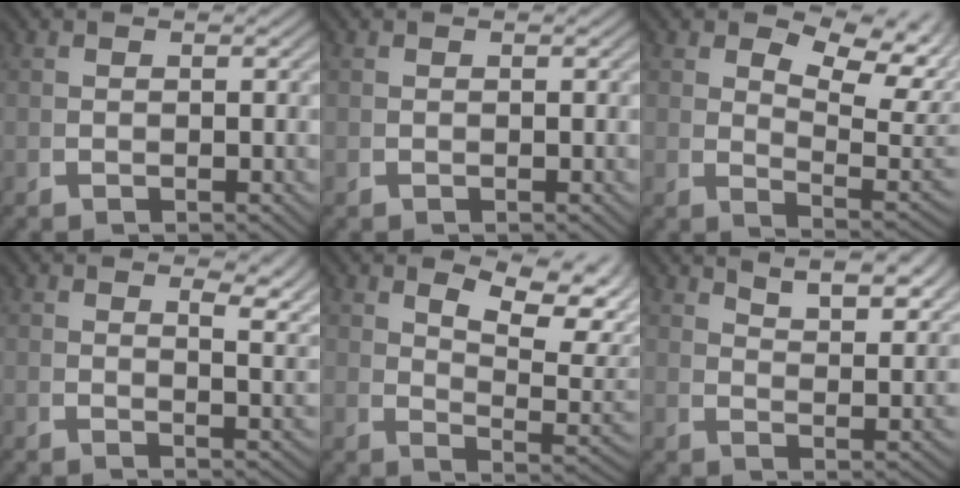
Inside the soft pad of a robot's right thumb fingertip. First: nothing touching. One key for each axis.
{"total": 0.0}
{"total": 6.8, "fx": 1.8, "fy": 3.7, "fz": 5.4, "tx": -0.078, "ty": -0.016, "tz": 0.037}
{"total": 3.8, "fx": 2.3, "fy": 1.2, "fz": 2.8, "tx": -0.030, "ty": -0.004, "tz": 0.035}
{"total": 7.3, "fx": 2.4, "fy": 3.5, "fz": 6.0, "tx": -0.083, "ty": -0.007, "tz": 0.045}
{"total": 6.2, "fx": 5.1, "fy": 1.3, "fz": 3.3, "tx": -0.038, "ty": 0.013, "tz": 0.085}